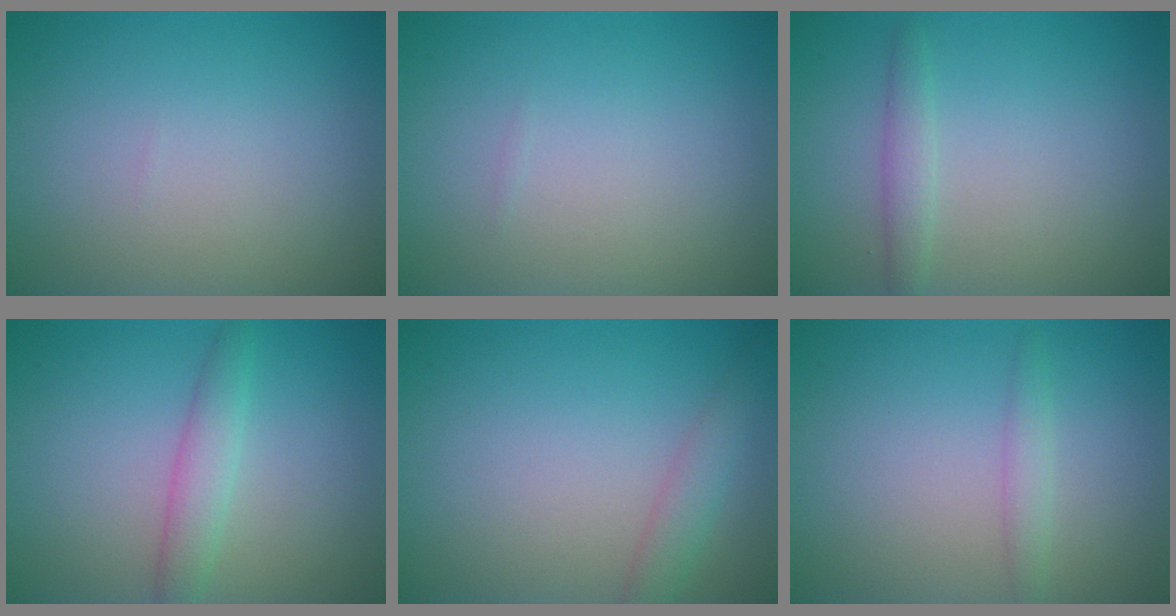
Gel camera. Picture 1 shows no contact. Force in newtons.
{"total": 0.0}
{"total": 1.5, "press": 1.5, "slide": 0.1}
{"total": 2.5, "press": 2.5, "slide": 0.1}
{"total": 2.0, "press": 2.0, "slide": 0.0}
{"total": 1.3, "press": 1.3, "slide": 0.1}